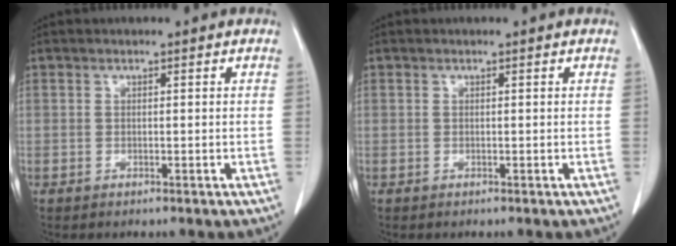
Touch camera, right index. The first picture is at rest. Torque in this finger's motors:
{"motor_torque": [0.00, 0.00, 0.01, 0.00]}